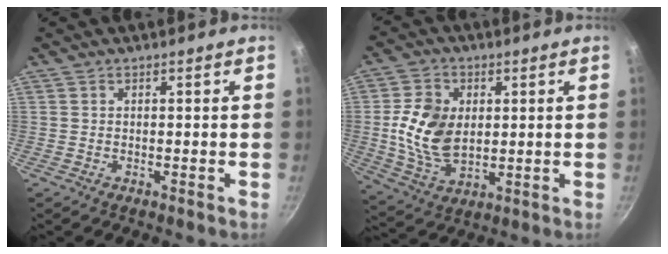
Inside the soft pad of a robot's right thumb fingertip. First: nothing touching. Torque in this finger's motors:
{"motor_torque": [-0.02, 0.43, 0.42, -0.27, 0.12]}